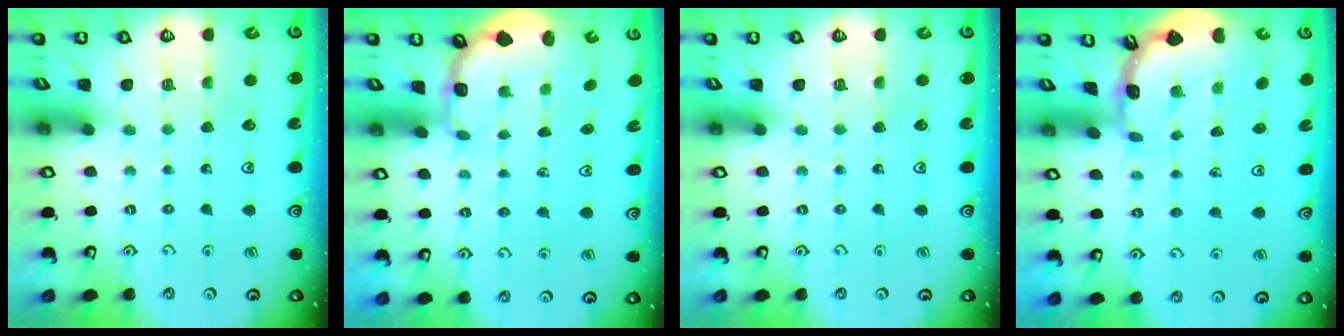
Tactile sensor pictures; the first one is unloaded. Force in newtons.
{"total": 2.7, "press": 2.1, "slide": 1.7}
{"total": 0.0}
{"total": 1.7, "press": 1.6, "slide": 0.1}